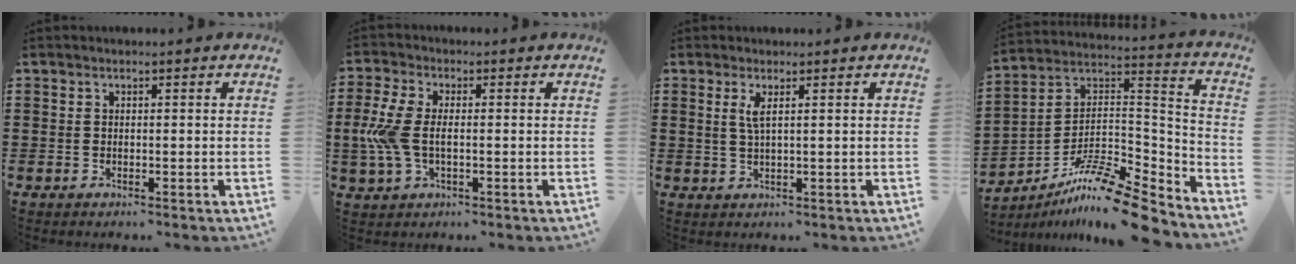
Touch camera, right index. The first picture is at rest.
{"total": 6.9, "force": [-0.3, 3.6, 5.8], "torque": [-0.156, -0.008, -0.017]}
{"total": 2.1, "force": [0.8, 0.1, 1.9], "torque": [-0.042, -0.001, 0.013]}
{"total": 11.7, "force": [-9.5, 1.9, 6.6], "torque": [-0.115, 0.018, -0.184]}